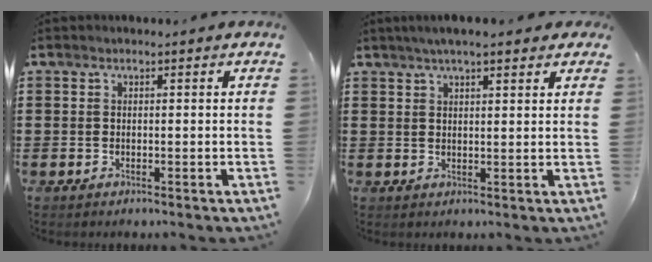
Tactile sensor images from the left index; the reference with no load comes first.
{"total": 4.0, "force": [3.1, 0.6, 2.5], "torque": [-0.054, 0.005, 0.055]}